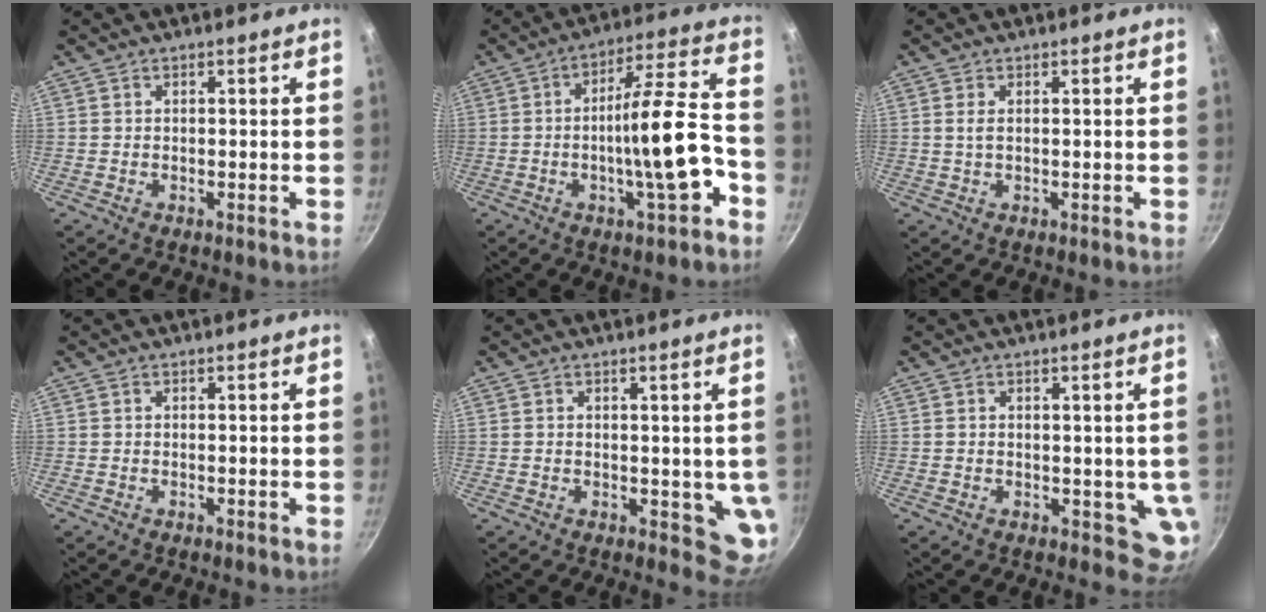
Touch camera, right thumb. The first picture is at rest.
{"total": 14.5, "force": [-4.8, 3.1, 13.3], "torque": [-0.182, 0.046, -0.076]}
{"total": 1.6, "force": [0.3, 0.8, 1.4], "torque": [-0.029, -0.001, 0.007]}
{"total": 0.0}
{"total": 5.6, "force": [0.6, 3.5, 4.3], "torque": [-0.044, -0.016, 0.010]}
{"total": 5.4, "force": [0.4, 3.7, 3.9], "torque": [-0.037, -0.016, 0.007]}